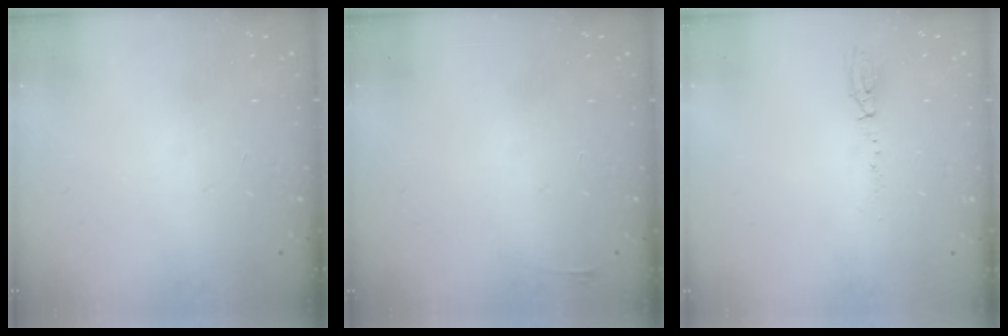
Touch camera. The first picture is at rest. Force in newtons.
{"total": 5.8, "press": 1.7, "slide": 5.5}
{"total": 3.9, "press": 3.8, "slide": 0.9}